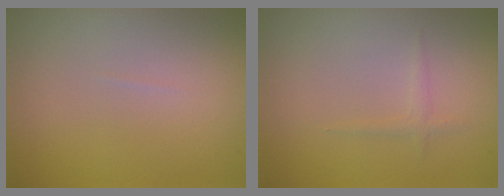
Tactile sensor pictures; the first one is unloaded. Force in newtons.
{"total": 0.6, "press": 0.6, "slide": 0.0}